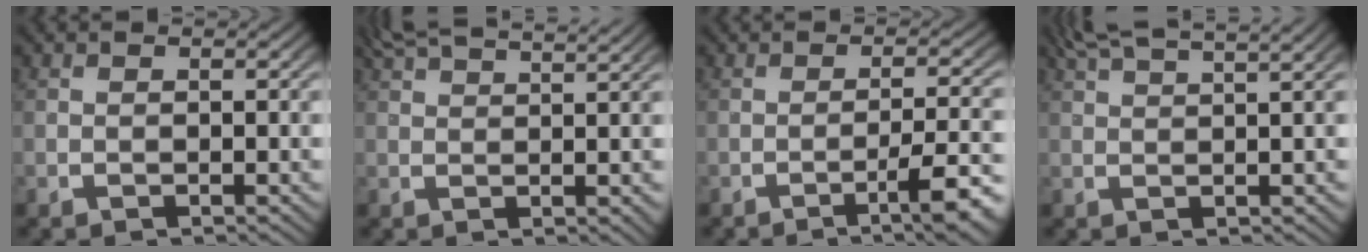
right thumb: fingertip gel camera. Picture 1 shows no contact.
{"total": 4.0, "force": [3.5, 0.4, 1.9], "torque": [-0.021, 0.005, 0.060]}
{"total": 5.1, "force": [-2.2, 1.3, 4.4], "torque": [-0.060, 0.001, -0.035]}
{"total": 4.8, "force": [4.0, 0.7, 2.5], "torque": [-0.031, 0.007, 0.067]}